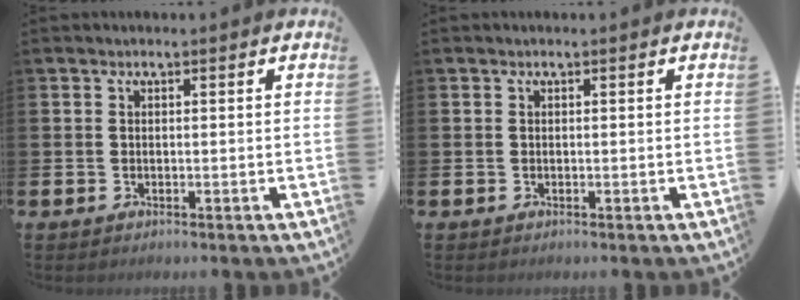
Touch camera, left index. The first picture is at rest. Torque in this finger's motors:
{"motor_torque": [0.00, 0.00, 0.00, 0.00]}